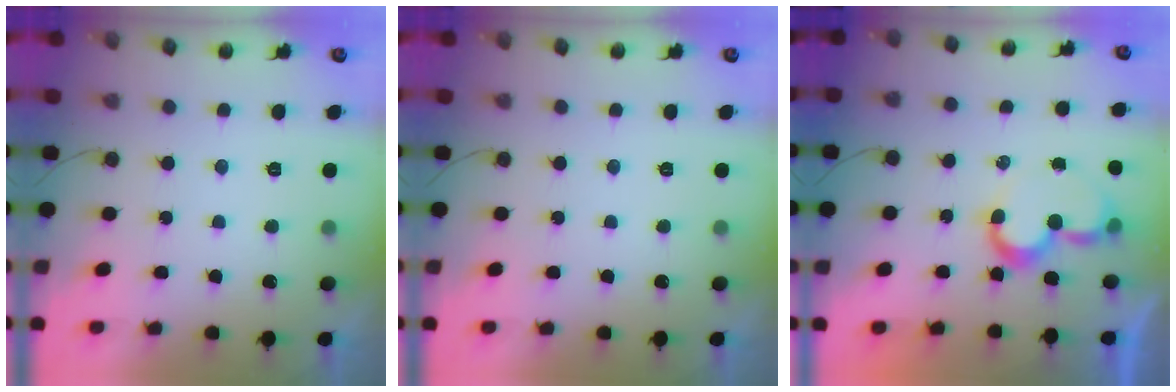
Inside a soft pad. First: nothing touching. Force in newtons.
{"total": 0.0}
{"total": 7.7, "press": 7.7, "slide": 0.7}